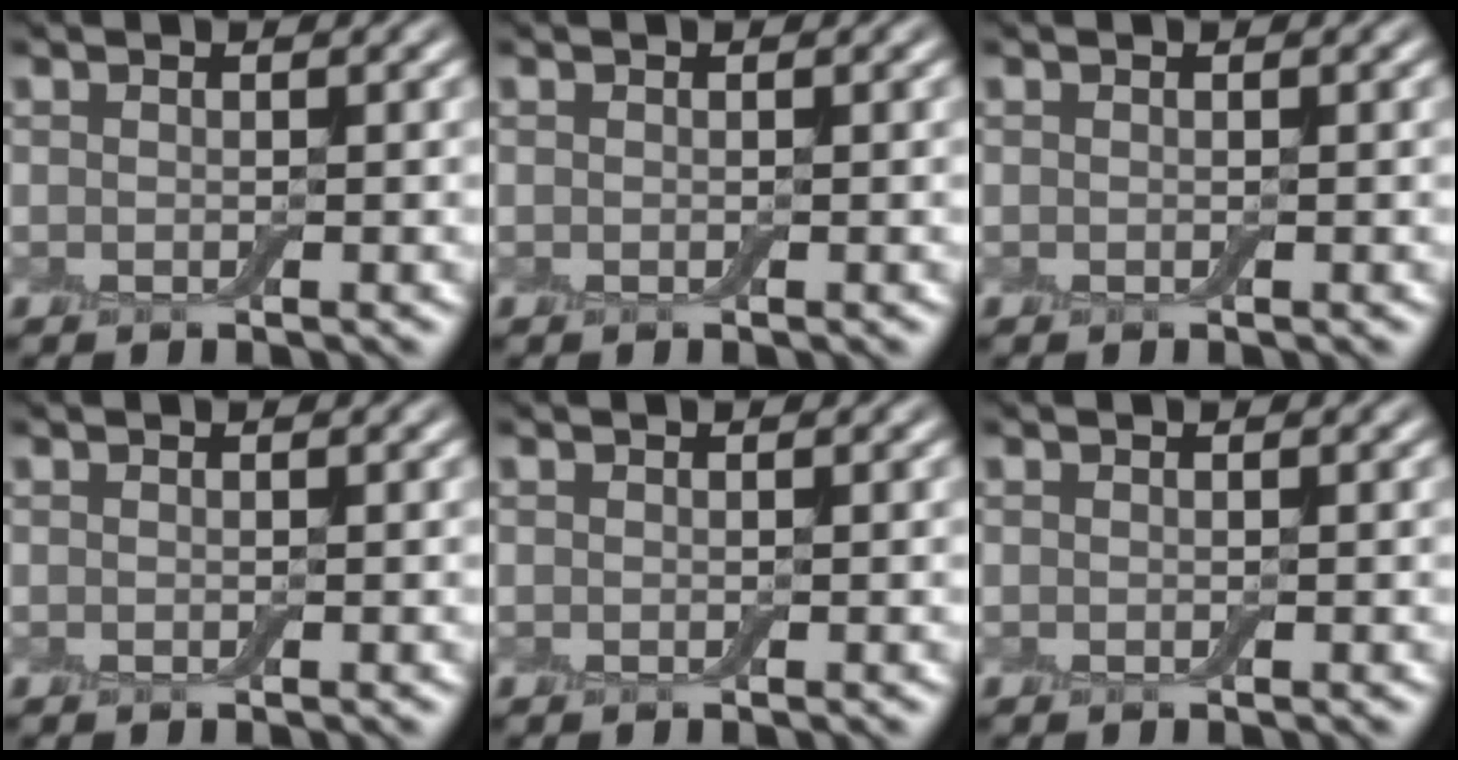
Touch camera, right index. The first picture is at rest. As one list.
[{"total": 0.0}, {"total": 0.0}, {"total": 0.0}, {"total": 0.0}, {"total": 0.0}]